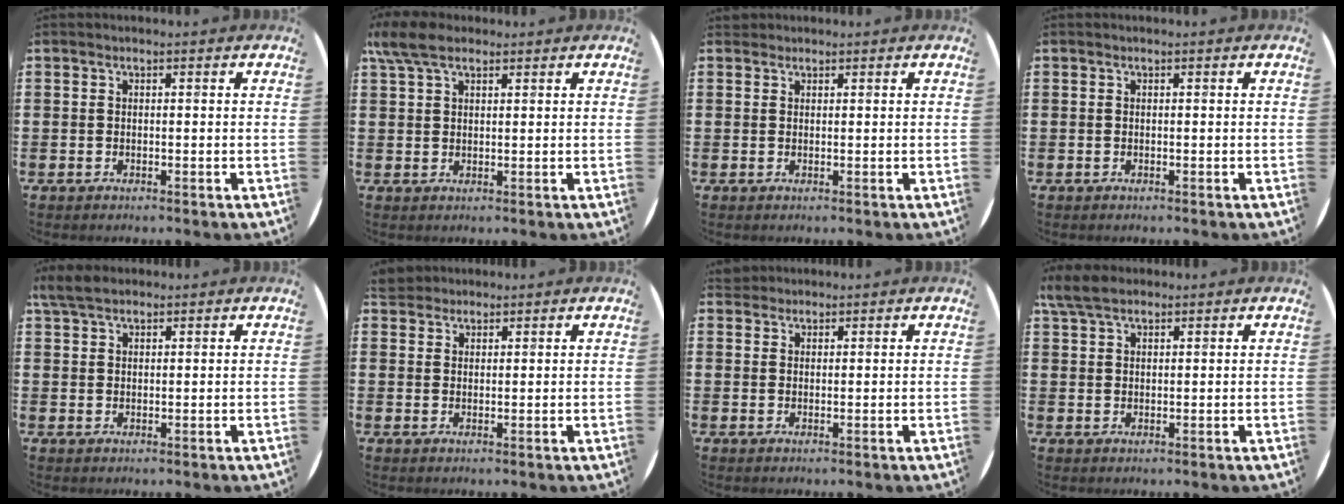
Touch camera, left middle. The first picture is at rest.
{"total": 4.7, "force": [3.3, 2.0, 2.8], "torque": [-0.055, 0.003, 0.059]}
{"total": 0.7, "force": [0.7, 0.3, -0.1], "torque": [0.009, 0.000, 0.012]}
{"total": 0.0}
{"total": 3.2, "force": [2.6, 1.2, 1.5], "torque": [-0.027, 0.004, 0.048]}
{"total": 2.6, "force": [2.4, 0.9, 0.0], "torque": [0.003, 0.000, 0.046]}
{"total": 1.6, "force": [1.5, 0.6, -0.1], "torque": [-0.002, 0.006, 0.030]}
{"total": 4.0, "force": [3.2, 1.4, 2.0], "torque": [-0.038, 0.001, 0.058]}